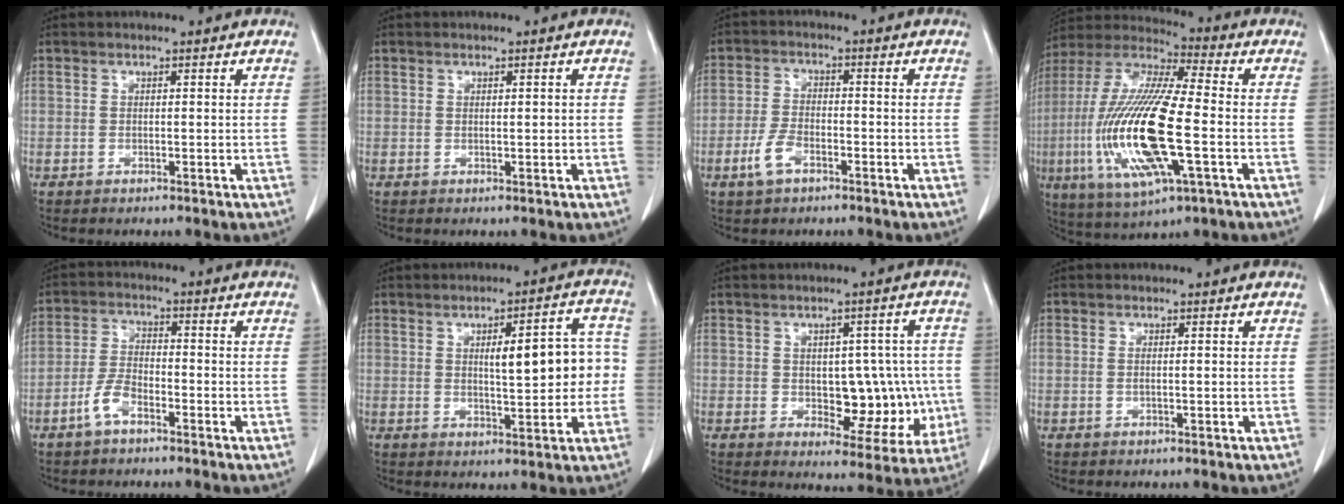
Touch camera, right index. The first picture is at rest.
{"total": 0.6, "force": [0.1, 0.1, 0.6], "torque": [-0.011, 0.000, 0.003]}
{"total": 4.6, "force": [-2.5, 2.1, 3.2], "torque": [-0.073, 0.001, -0.046]}
{"total": 20.6, "force": [-4.0, 3.5, 19.9], "torque": [-0.429, -0.015, -0.071]}
{"total": 4.4, "force": [-2.8, 1.7, 3.0], "torque": [-0.068, 0.006, -0.054]}
{"total": 9.8, "force": [0.6, 2.9, 9.3], "torque": [-0.122, 0.026, 0.013]}
{"total": 10.0, "force": [-1.1, 5.6, 8.2], "torque": [-0.079, 0.019, 0.000]}
{"total": 0.6, "force": [0.0, 0.1, 0.6], "torque": [-0.014, -0.001, 0.002]}